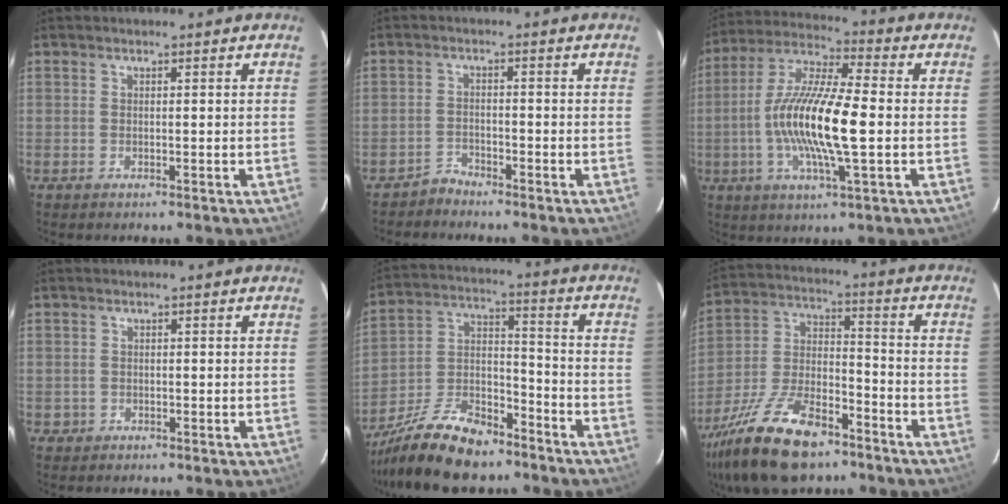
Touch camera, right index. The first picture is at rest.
{"total": 2.3, "force": [-2.2, 0.6, -0.4], "torque": [0.007, 0.005, -0.044]}
{"total": 16.2, "force": [-2.0, 3.0, 15.8], "torque": [-0.307, 0.000, -0.046]}
{"total": 1.2, "force": [-0.4, 1.1, 0.0], "torque": [0.000, 0.005, -0.002]}
{"total": 18.1, "force": [-13.6, 7.3, 9.4], "torque": [-0.204, 0.000, -0.238]}
{"total": 21.2, "force": [-14.6, 8.8, 12.5], "torque": [-0.262, -0.013, -0.255]}